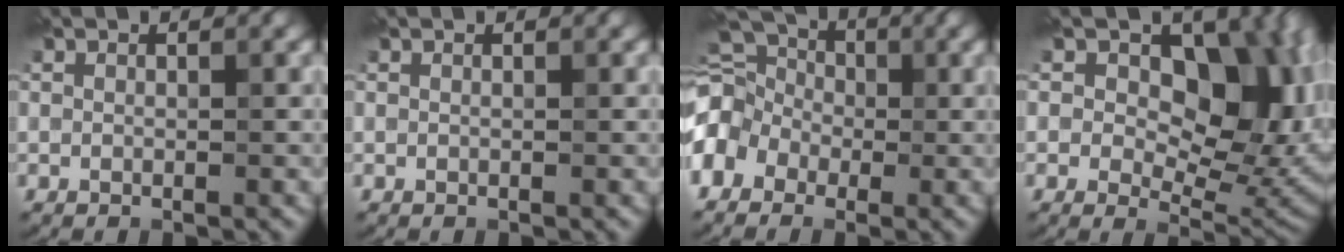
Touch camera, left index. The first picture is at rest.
{"total": 0.0}
{"total": 9.2, "force": [-1.4, 7.1, 5.8], "torque": [-0.117, 0.027, -0.060]}
{"total": 14.0, "force": [3.4, 8.7, 10.5], "torque": [-0.117, 0.009, 0.056]}